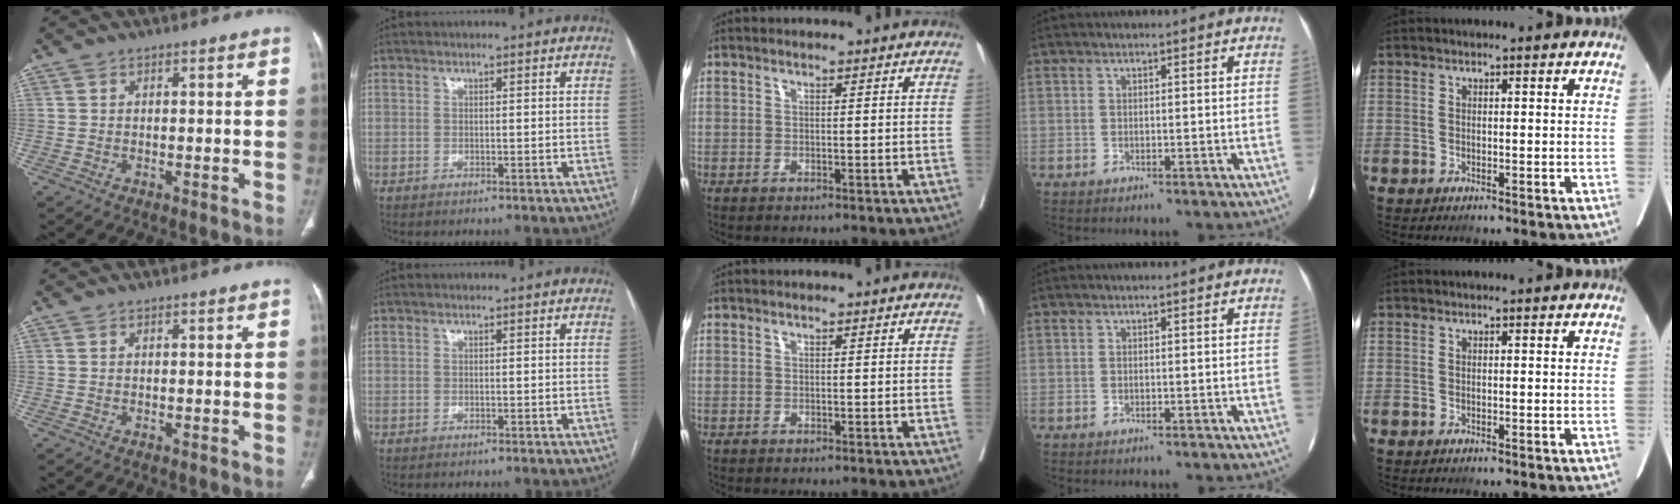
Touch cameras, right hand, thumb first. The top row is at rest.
{}